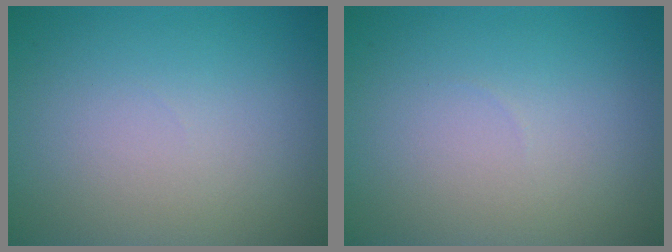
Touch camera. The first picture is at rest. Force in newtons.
{"total": 0.0}